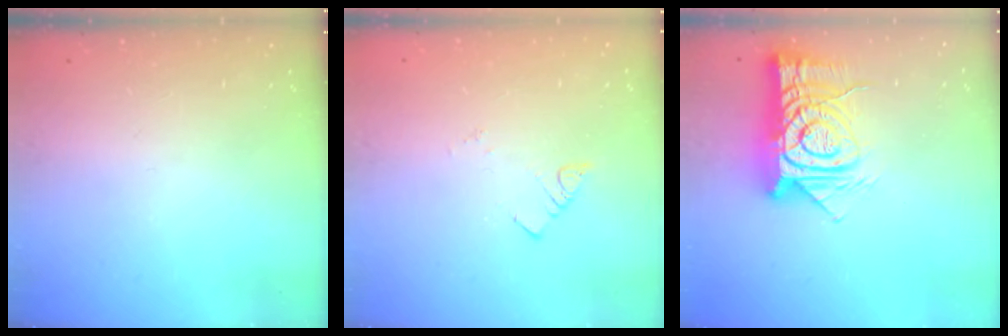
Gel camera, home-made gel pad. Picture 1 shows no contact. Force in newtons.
{"total": 1.9, "press": 1.9, "slide": 0.1}
{"total": 16.8, "press": 16.8, "slide": 1.7}